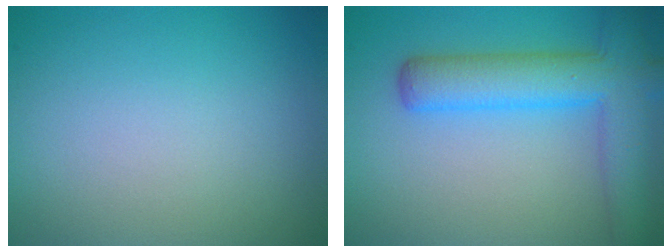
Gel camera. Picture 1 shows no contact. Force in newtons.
{"total": 6.6, "press": 6.6, "slide": 0.4}